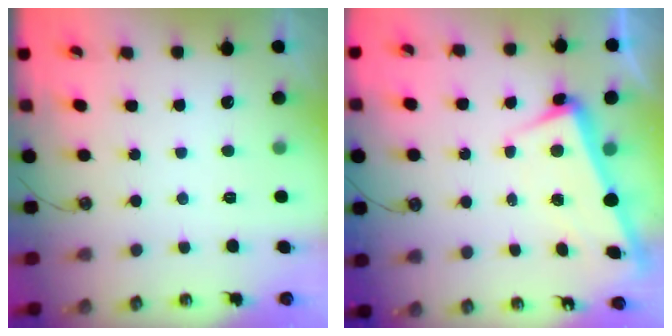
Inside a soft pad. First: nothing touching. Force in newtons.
{"total": 2.9, "press": 2.8, "slide": 1.0}